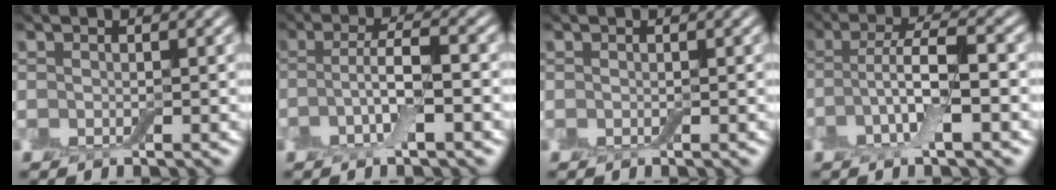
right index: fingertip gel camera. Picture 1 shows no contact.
{"total": 3.9, "force": [-1.0, 0.8, 3.6], "torque": [-0.071, 0.003, -0.022]}
{"total": 0.0}
{"total": 5.1, "force": [-1.1, 1.3, 4.8], "torque": [-0.098, 0.008, -0.024]}